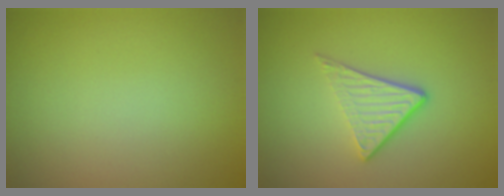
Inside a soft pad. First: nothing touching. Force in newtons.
{"total": 3.5, "press": 2.5, "slide": 2.5}